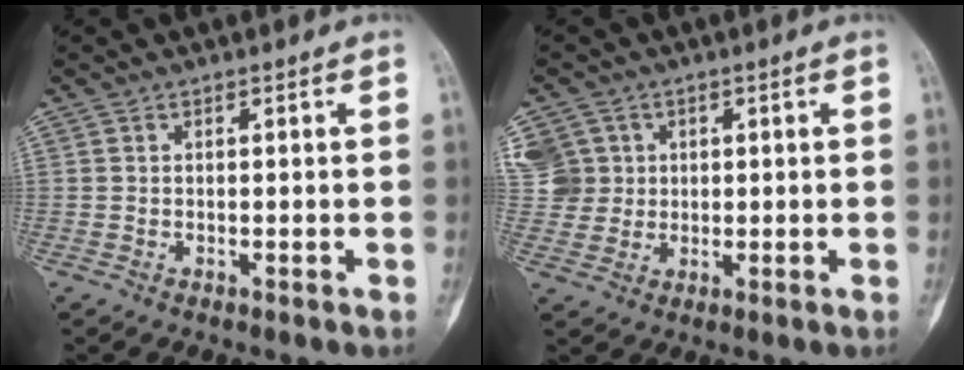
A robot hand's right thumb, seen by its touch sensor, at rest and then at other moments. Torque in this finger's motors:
{"motor_torque": [-0.17, 0.27, 0.27, 0.43, 0.02]}